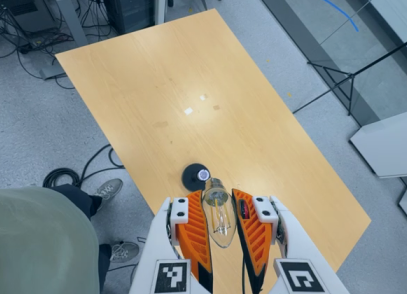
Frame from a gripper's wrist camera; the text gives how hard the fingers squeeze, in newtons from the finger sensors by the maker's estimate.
{"total": 20.5, "left": 22.9, "right": 18.0}